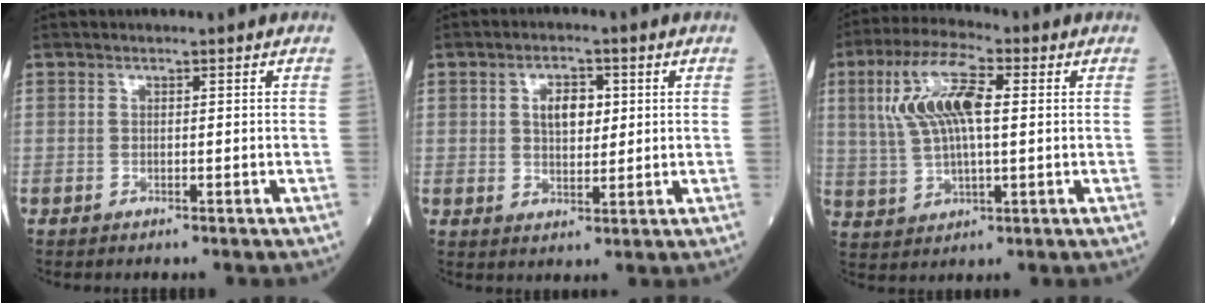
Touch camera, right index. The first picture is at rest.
{"total": 4.9, "force": [1.3, 2.6, 3.9], "torque": [-0.068, 0.006, 0.027]}
{"total": 11.2, "force": [2.6, 3.2, 10.4], "torque": [-0.225, 0.021, 0.054]}